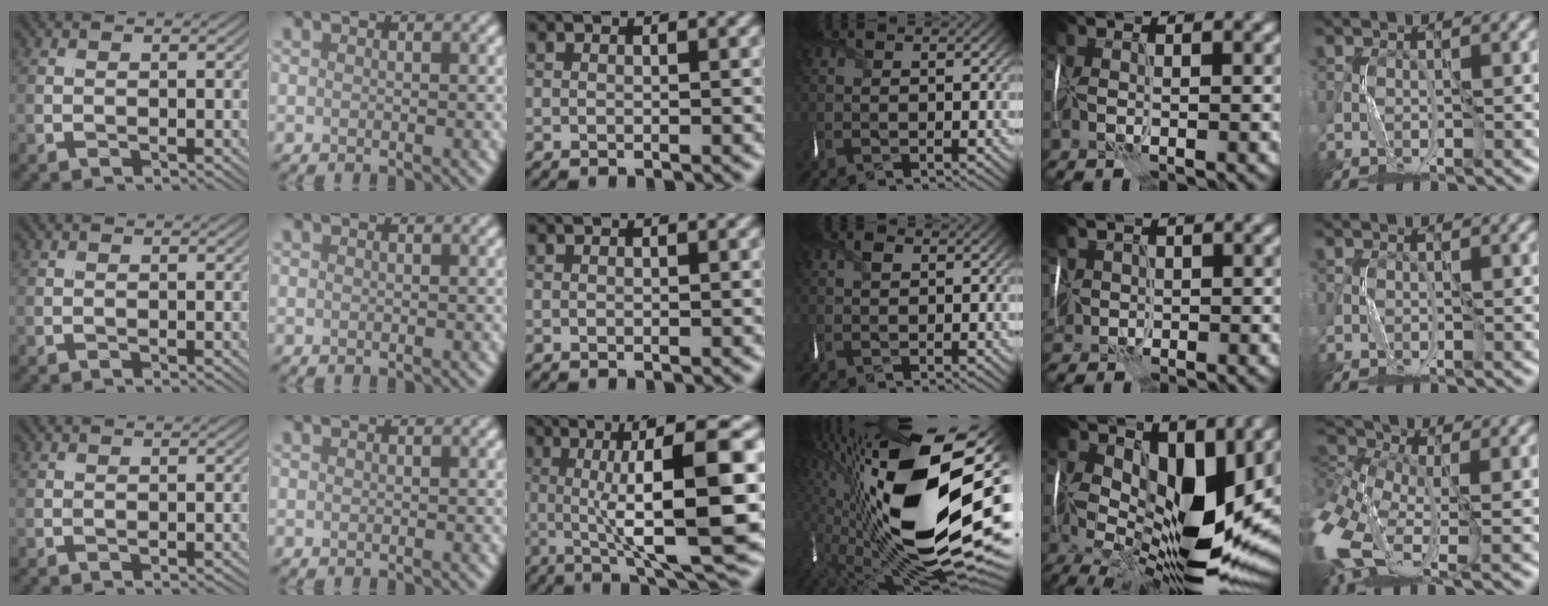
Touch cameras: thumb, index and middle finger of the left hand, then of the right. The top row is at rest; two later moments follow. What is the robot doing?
{"motion": "wrap", "object": "thread"}